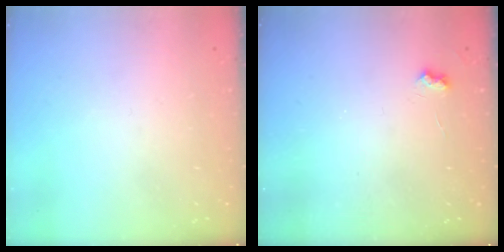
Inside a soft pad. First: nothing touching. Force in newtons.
{"total": 3.3, "press": 3.3, "slide": 0.6}